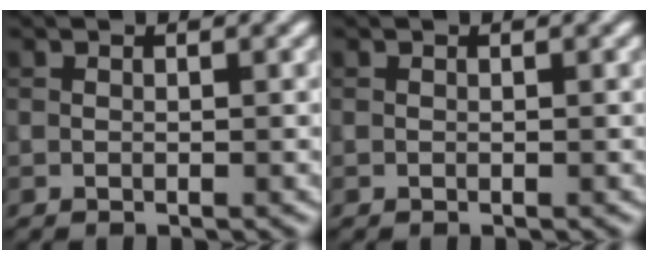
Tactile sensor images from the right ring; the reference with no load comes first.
{"total": 0.0}